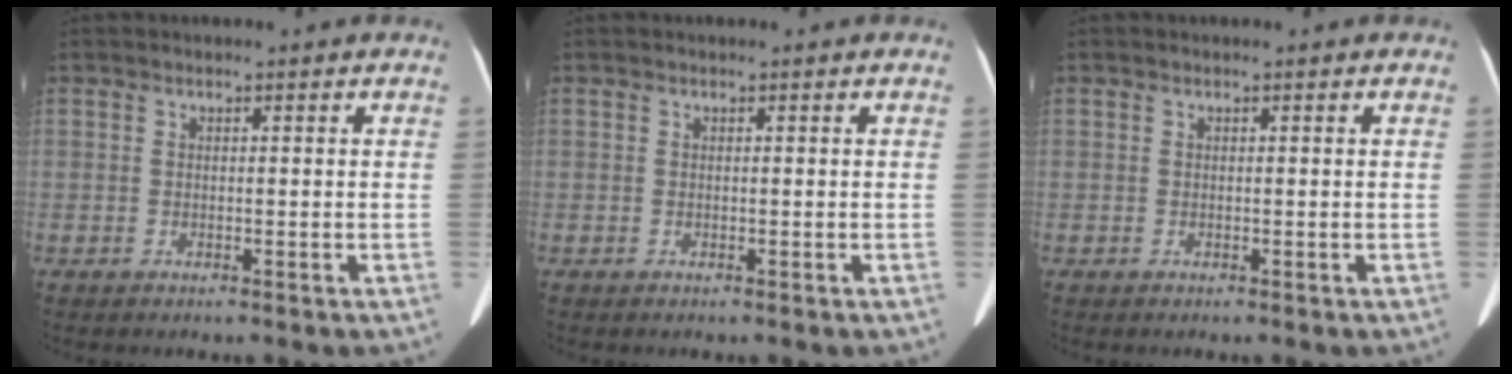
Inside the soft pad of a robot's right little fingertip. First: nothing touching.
{"total": 0.0}
{"total": 0.0}